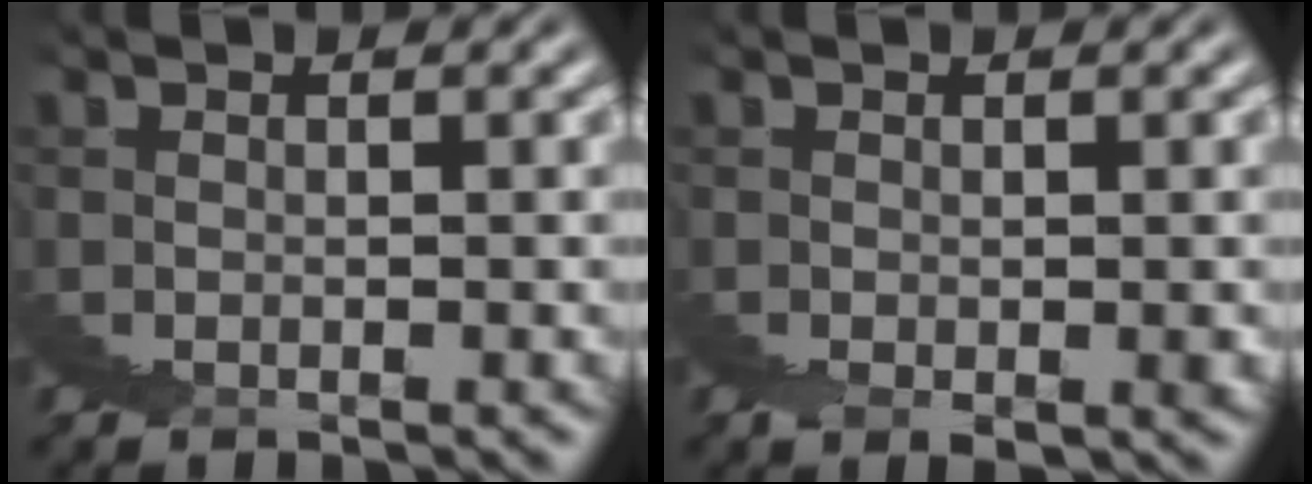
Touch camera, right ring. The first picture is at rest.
{"total": 2.1, "force": [1.1, -1.7, -0.3], "torque": [0.033, 0.025, 0.009]}